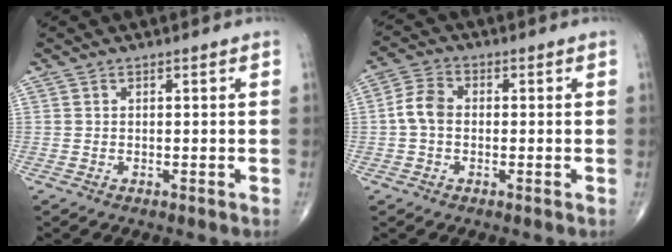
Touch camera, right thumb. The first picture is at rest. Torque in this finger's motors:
{"motor_torque": [-0.15, 0.23, 0.48, -0.13, 0.03]}